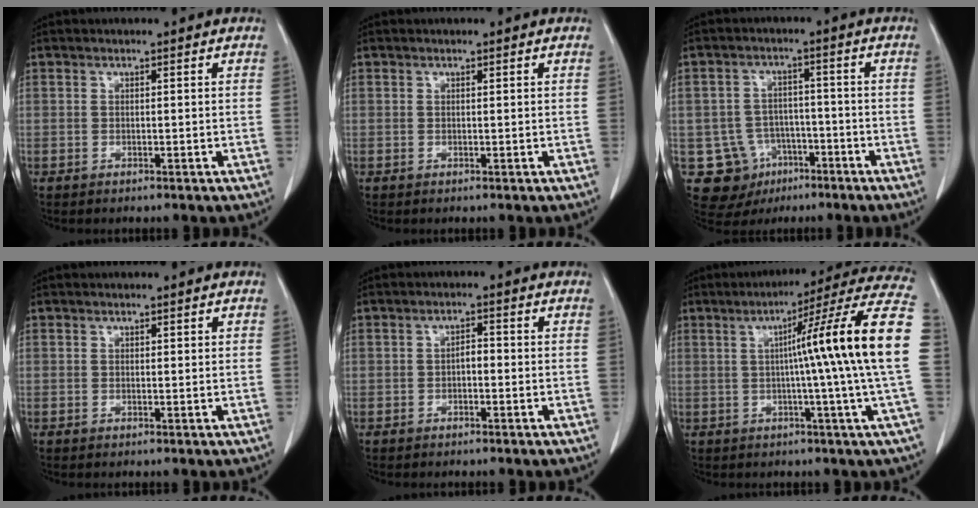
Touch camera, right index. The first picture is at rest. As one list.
[{"total": 0.0}, {"total": 10.0, "force": [-4.1, 9.0, 1.7], "torque": [-0.043, 0.021, -0.046]}, {"total": 0.6, "force": [0.3, 0.2, 0.4], "torque": [-0.004, 0.000, 0.004]}, {"total": 1.7, "force": [-0.4, 0.8, 1.5], "torque": [-0.020, 0.005, -0.008]}, {"total": 18.7, "force": [1.0, -2.5, 18.5], "torque": [-0.232, 0.015, -0.002]}]